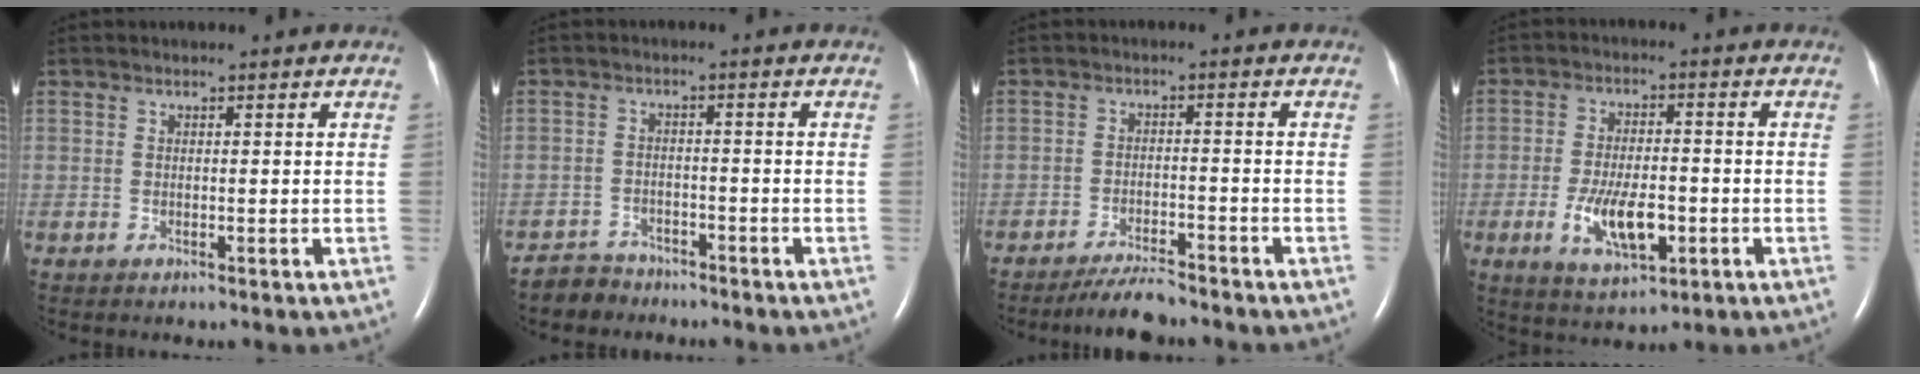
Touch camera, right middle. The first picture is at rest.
{"total": 3.7, "force": [-3.2, 1.6, -0.6], "torque": [0.009, -0.001, -0.061]}
{"total": 4.9, "force": [-4.5, 0.4, 1.8], "torque": [-0.039, -0.016, -0.081]}
{"total": 8.4, "force": [-2.6, 3.3, 7.3], "torque": [-0.144, -0.006, -0.039]}